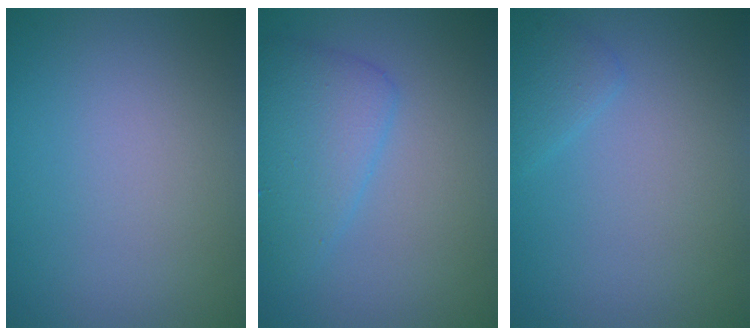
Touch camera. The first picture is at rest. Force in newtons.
{"total": 3.7, "press": 3.7, "slide": 0.1}
{"total": 1.3, "press": 1.3, "slide": 0.1}